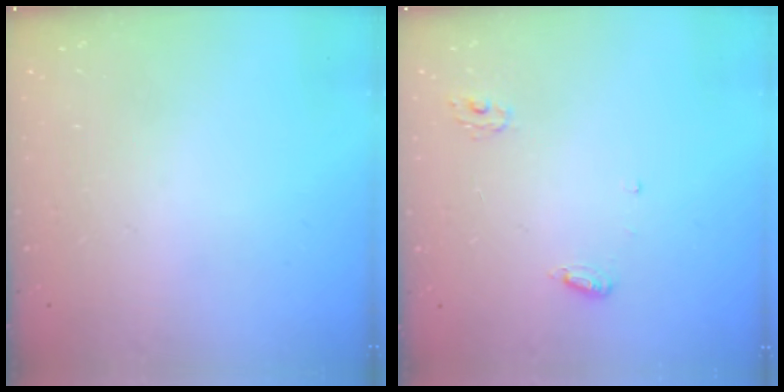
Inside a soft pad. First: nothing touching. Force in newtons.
{"total": 4.7, "press": 4.7, "slide": 0.4}